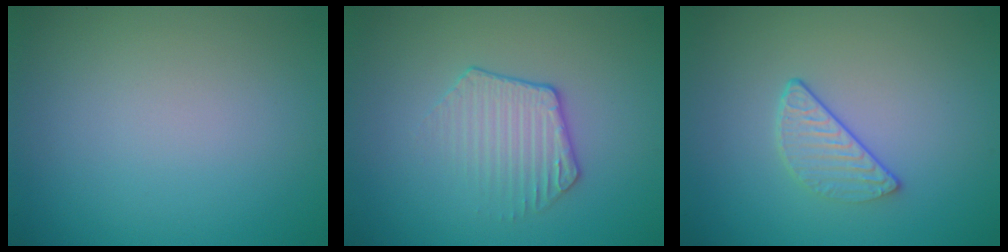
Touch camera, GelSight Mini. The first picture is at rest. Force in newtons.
{"total": 2.3, "press": 1.8, "slide": 1.4}
{"total": 2.2, "press": 1.5, "slide": 1.6}